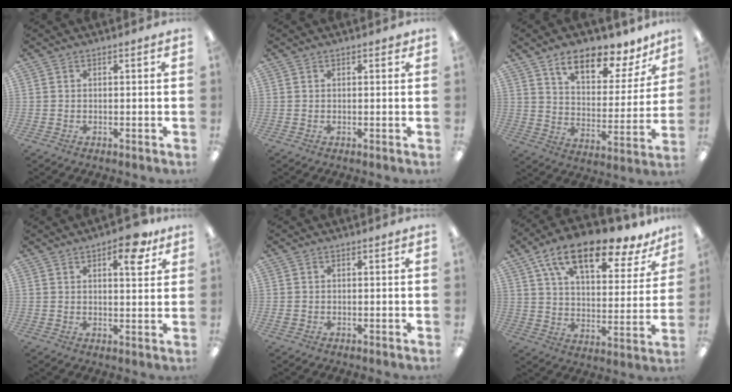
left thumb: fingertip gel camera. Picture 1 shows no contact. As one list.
[{"total": 0.9, "force": [0.6, 0.4, 0.5], "torque": [-0.003, -0.001, 0.008]}, {"total": 13.2, "force": [10.0, 5.3, 6.9], "torque": [-0.103, -0.061, 0.173]}, {"total": 8.7, "force": [5.1, 3.4, 6.2], "torque": [-0.068, -0.028, 0.077]}, {"total": 0.8, "force": [-0.1, 0.7, 0.3], "torque": [-0.007, 0.005, -0.003]}, {"total": 17.5, "force": [12.0, 6.4, 11.0], "torque": [-0.187, -0.066, 0.204]}]